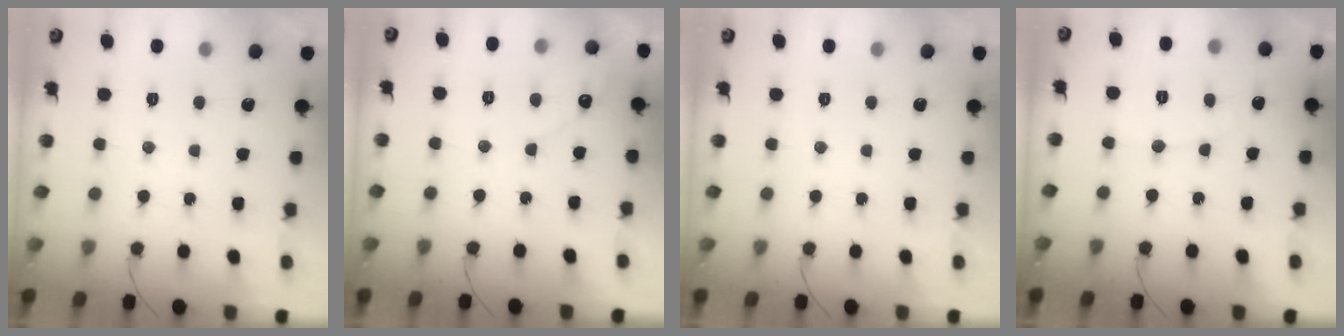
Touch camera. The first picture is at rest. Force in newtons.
{"total": 3.9, "press": 3.9, "slide": 0.2}
{"total": 0.0}
{"total": 4.9, "press": 4.9, "slide": 0.5}